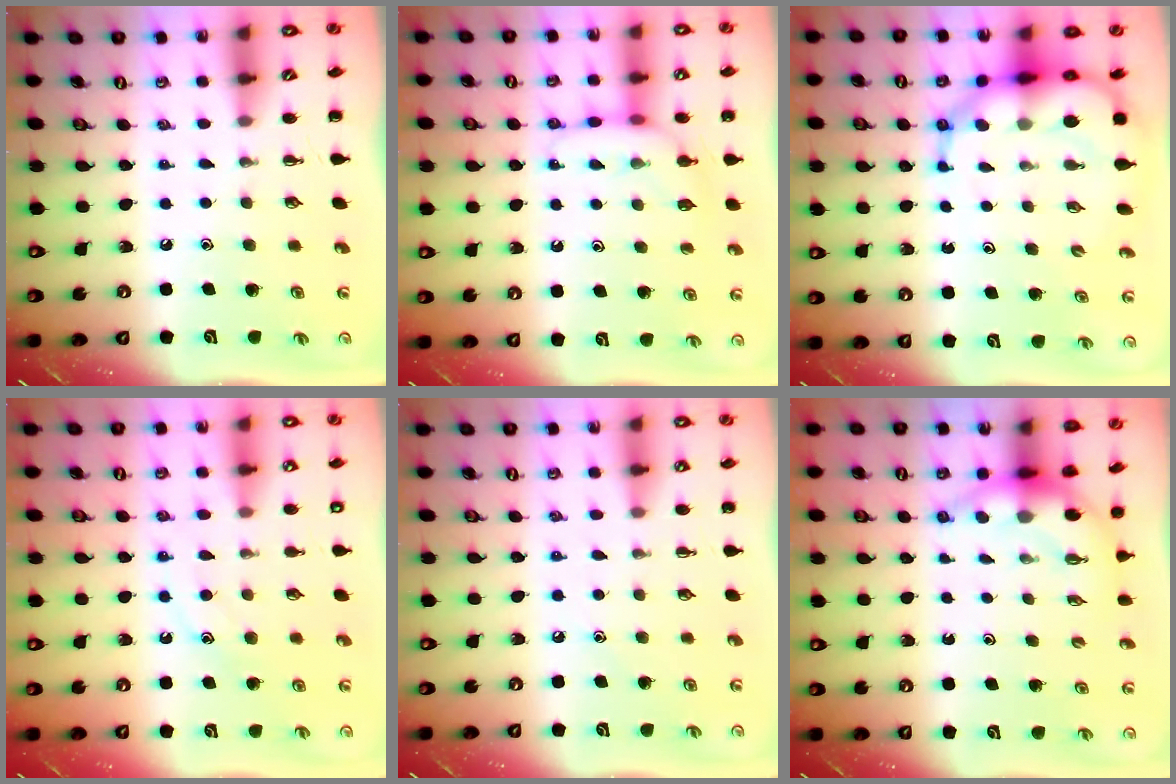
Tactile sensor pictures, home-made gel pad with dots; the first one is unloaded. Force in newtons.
{"total": 8.3, "press": 8.3, "slide": 0.7}
{"total": 12.1, "press": 11.7, "slide": 3.3}
{"total": 11.8, "press": 11.7, "slide": 1.1}
{"total": 7.8, "press": 7.4, "slide": 2.6}
{"total": 6.6, "press": 6.5, "slide": 1.2}